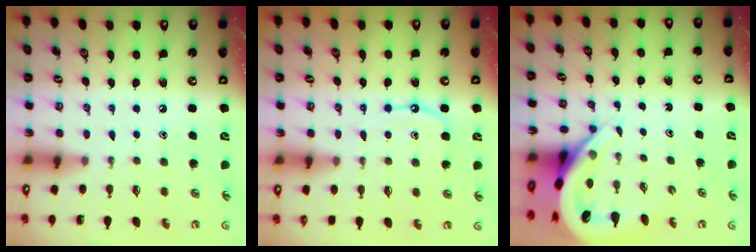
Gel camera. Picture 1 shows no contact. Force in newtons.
{"total": 8.7, "press": 8.7, "slide": 0.9}
{"total": 7.8, "press": 7.7, "slide": 1.1}